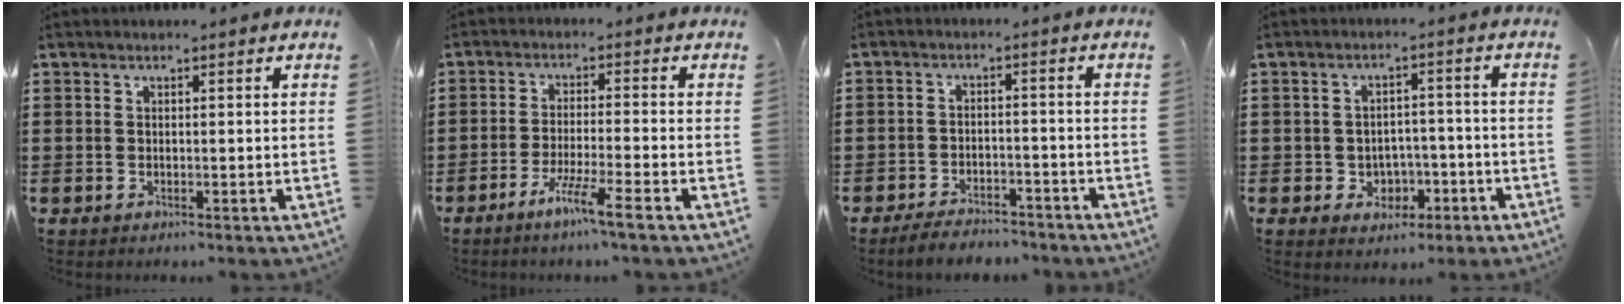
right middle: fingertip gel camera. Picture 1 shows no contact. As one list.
[{"total": 5.1, "force": [-3.6, -0.4, 3.5], "torque": [-0.062, -0.009, -0.066]}, {"total": 3.9, "force": [-3.8, 0.8, 0.0], "torque": [-0.004, 0.007, -0.080]}, {"total": 3.4, "force": [-1.6, 2.7, 1.4], "torque": [-0.035, 0.007, -0.035]}]